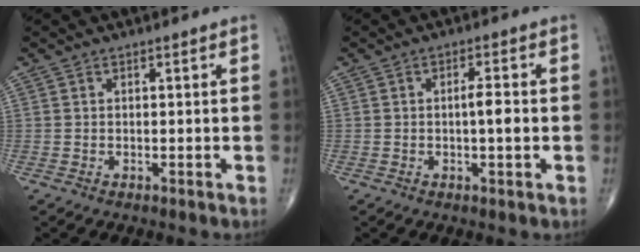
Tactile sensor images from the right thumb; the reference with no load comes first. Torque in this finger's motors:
{"motor_torque": [2.97, 2.04, 0.42, -0.31, -0.01]}